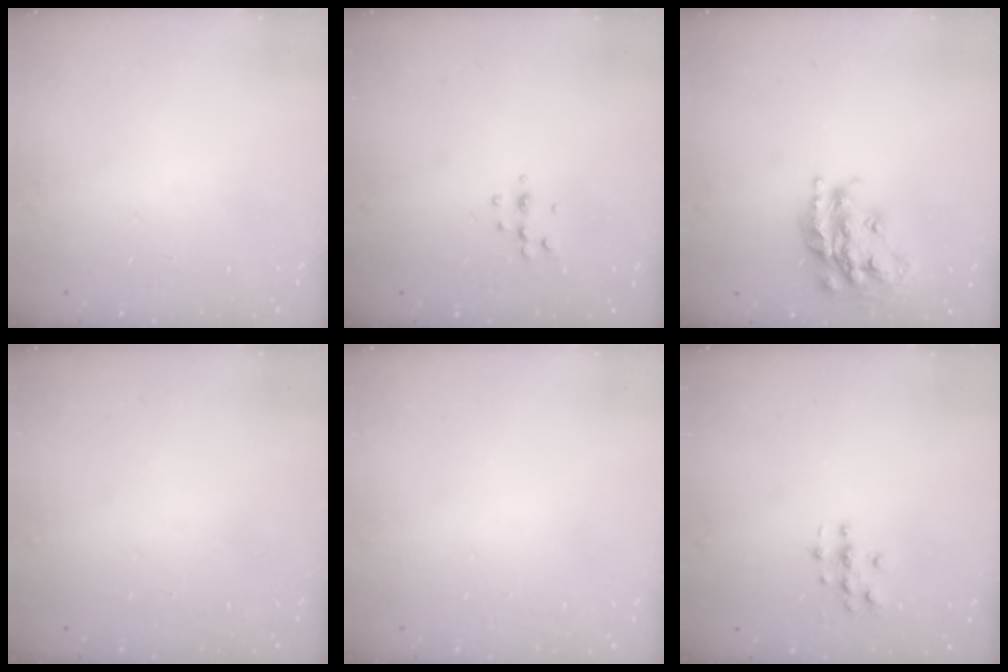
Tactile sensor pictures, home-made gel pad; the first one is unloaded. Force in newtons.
{"total": 4.5, "press": 4.3, "slide": 1.2}
{"total": 18.3, "press": 18.3, "slide": 1.0}
{"total": 0.0}
{"total": 0.0}
{"total": 2.8, "press": 2.8, "slide": 0.3}